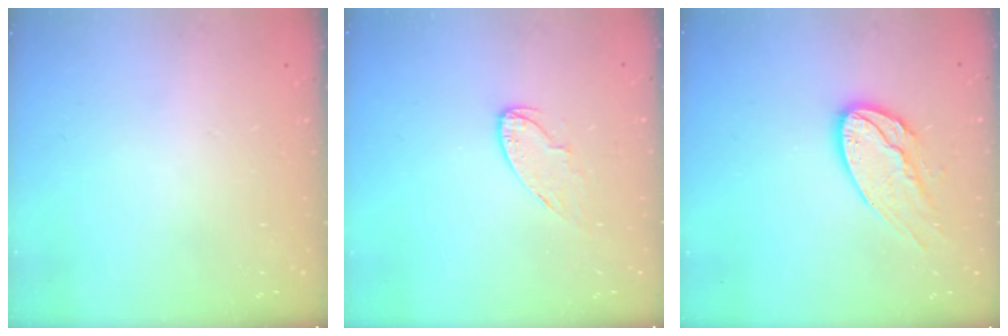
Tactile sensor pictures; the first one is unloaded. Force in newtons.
{"total": 6.4, "press": 6.4, "slide": 0.3}
{"total": 14.0, "press": 14.0, "slide": 1.2}